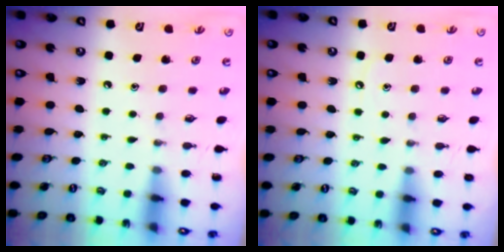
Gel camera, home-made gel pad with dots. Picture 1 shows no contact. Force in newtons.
{"total": 5.3, "press": 5.2, "slide": 0.8}